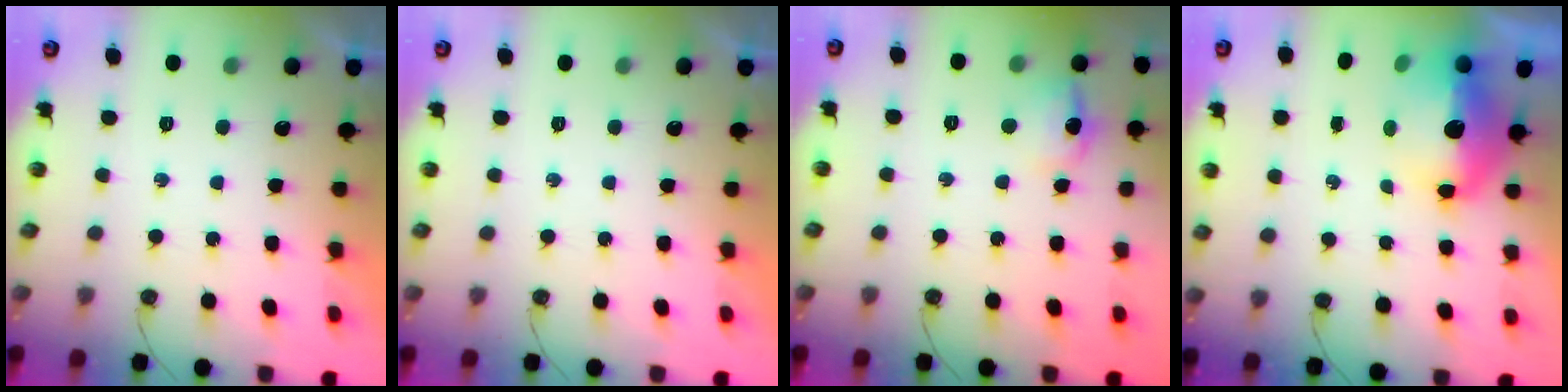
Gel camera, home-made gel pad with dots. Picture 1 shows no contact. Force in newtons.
{"total": 0.0}
{"total": 9.5, "press": 9.4, "slide": 0.8}
{"total": 11.0, "press": 11.0, "slide": 1.0}